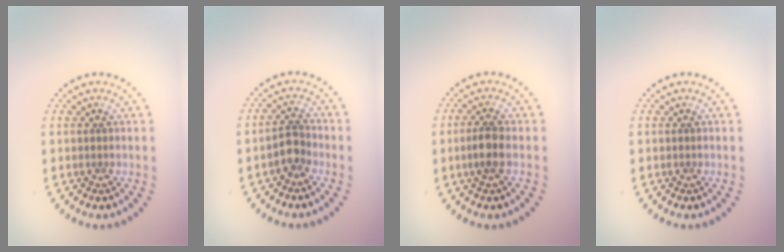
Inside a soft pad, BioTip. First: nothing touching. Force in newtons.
{"total": 1.8, "press": 1.5, "slide": 1.0}
{"total": 2.0, "press": 1.8, "slide": 0.9}
{"total": 0.0}